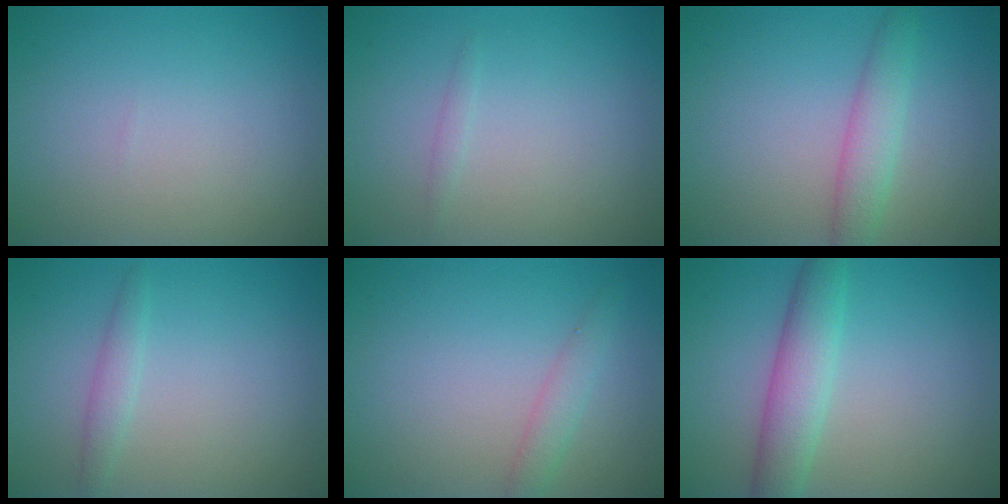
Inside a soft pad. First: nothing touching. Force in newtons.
{"total": 0.5, "press": 0.5, "slide": 0.0}
{"total": 2.8, "press": 2.8, "slide": 0.1}
{"total": 1.3, "press": 1.3, "slide": 0.0}
{"total": 1.7, "press": 1.7, "slide": 0.1}
{"total": 4.0, "press": 4.0, "slide": 0.1}